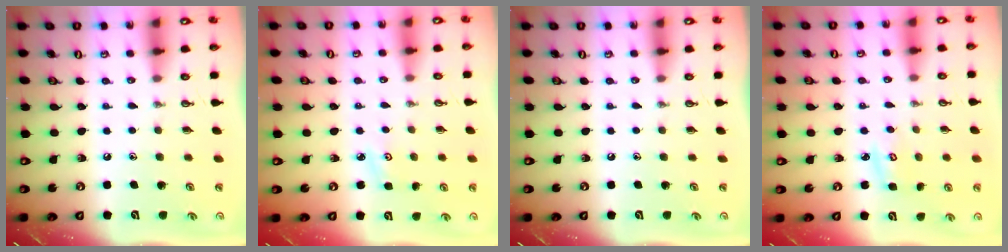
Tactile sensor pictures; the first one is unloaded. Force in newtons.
{"total": 2.7, "press": 2.6, "slide": 0.4}
{"total": 0.0}
{"total": 4.0, "press": 3.9, "slide": 0.4}